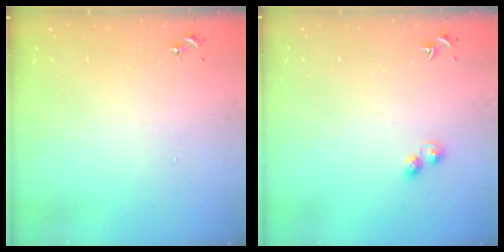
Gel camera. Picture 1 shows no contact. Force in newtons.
{"total": 5.0, "press": 4.9, "slide": 0.5}